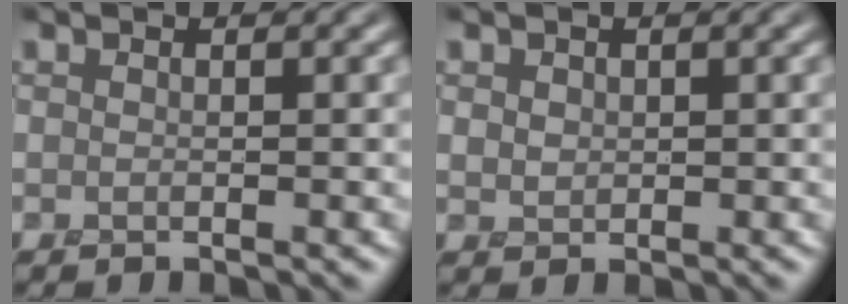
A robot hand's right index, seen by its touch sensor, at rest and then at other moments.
{"total": 1.1, "force": [0.4, 1.0, 0.4], "torque": [-0.012, -0.004, 0.012]}